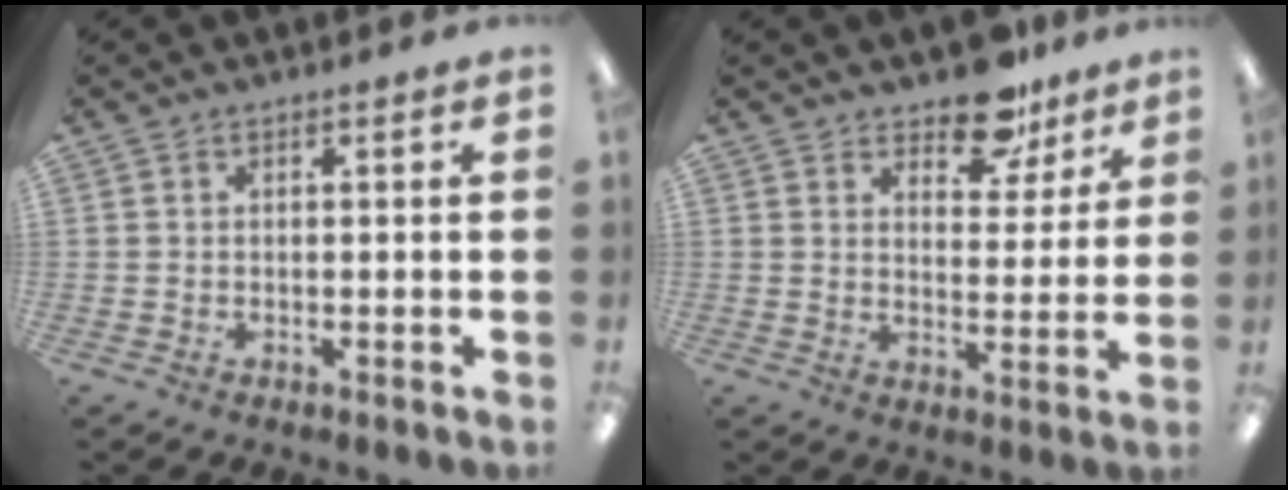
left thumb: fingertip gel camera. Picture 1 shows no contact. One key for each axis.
{"total": 10.0, "fx": 8.1, "fy": 4.9, "fz": 3.2, "tx": -0.037, "ty": -0.053, "tz": 0.146}